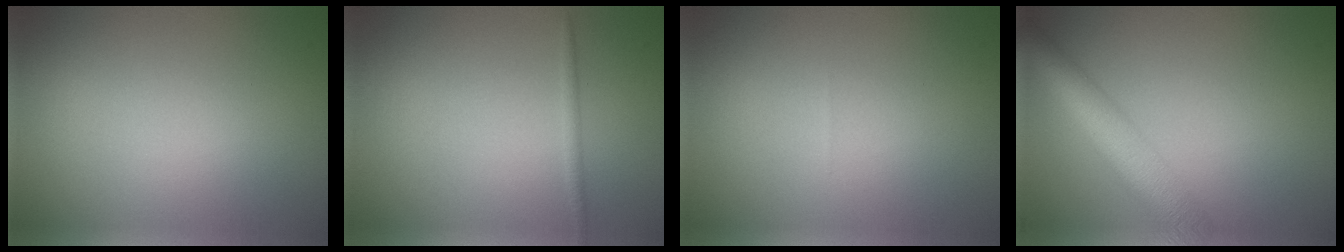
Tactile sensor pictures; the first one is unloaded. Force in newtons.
{"total": 0.8, "press": 0.8, "slide": 0.1}
{"total": 0.0}
{"total": 6.7, "press": 6.7, "slide": 0.2}